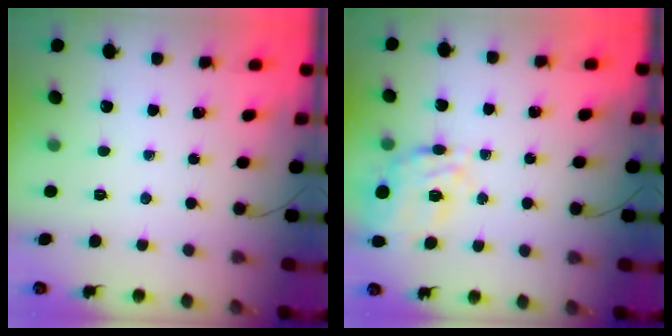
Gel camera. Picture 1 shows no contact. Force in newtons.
{"total": 12.2, "press": 11.7, "slide": 3.5}